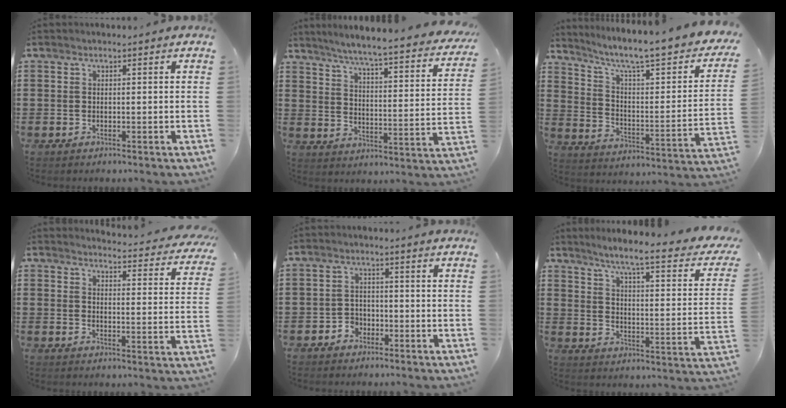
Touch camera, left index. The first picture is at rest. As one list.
[{"total": 5.0, "force": [4.4, -0.9, 2.1], "torque": [-0.063, -0.044, 0.065]}, {"total": 7.0, "force": [5.2, 0.6, 4.7], "torque": [-0.105, -0.045, 0.076]}, {"total": 3.8, "force": [3.7, -0.1, 0.6], "torque": [-0.013, -0.034, 0.059]}, {"total": 2.5, "force": [-1.9, 1.7, 0.3], "torque": [-0.013, 0.004, -0.041]}, {"total": 6.2, "force": [4.8, -0.6, 3.9], "torque": [-0.089, -0.045, 0.068]}]